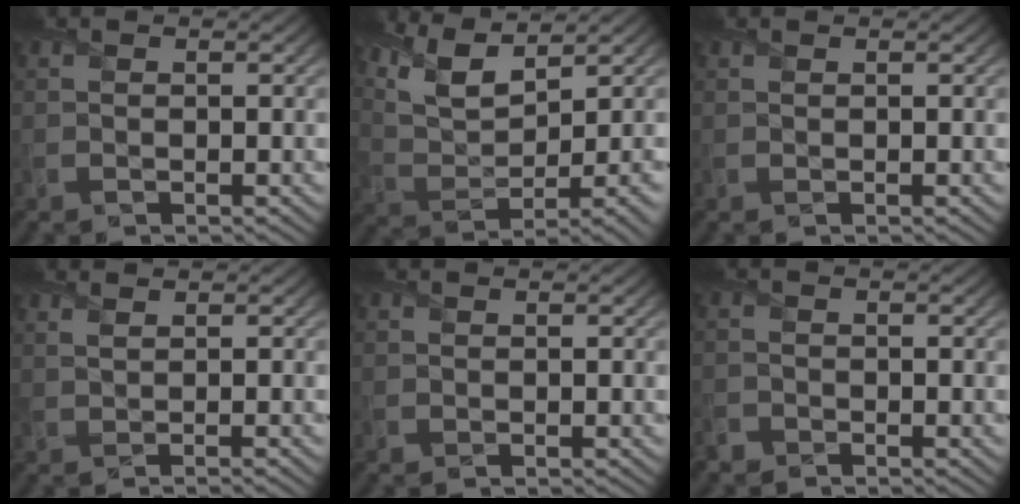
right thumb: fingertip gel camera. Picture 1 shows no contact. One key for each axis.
{"total": 10.1, "fx": 5.8, "fy": 3.2, "fz": 7.5, "tx": -0.154, "ty": 0.019, "tz": 0.113}
{"total": 0.0}
{"total": 1.7, "fx": 0.7, "fy": 0.5, "fz": 1.4, "tx": -0.024, "ty": 0.002, "tz": 0.001}
{"total": 0.0}
{"total": 1.6, "fx": -1.4, "fy": 0.6, "fz": 0.1, "tx": -0.002, "ty": -0.002, "tz": -0.034}